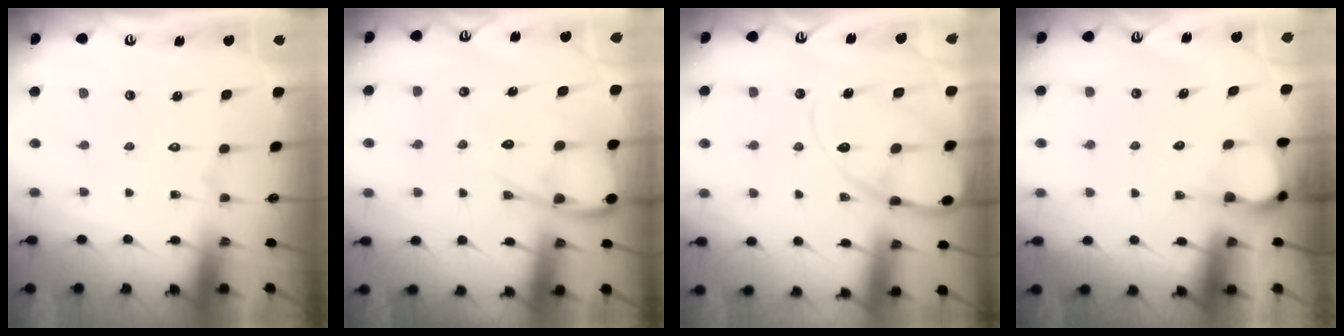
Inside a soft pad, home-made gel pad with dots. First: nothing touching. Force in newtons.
{"total": 10.4, "press": 10.3, "slide": 1.2}
{"total": 12.5, "press": 12.4, "slide": 1.2}
{"total": 4.3, "press": 4.3, "slide": 0.2}